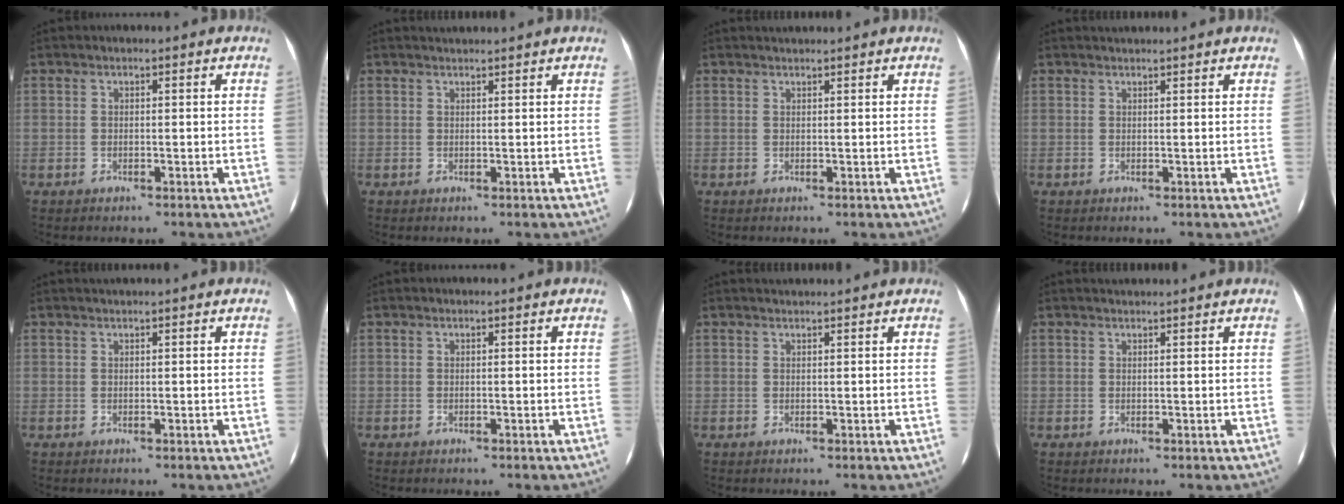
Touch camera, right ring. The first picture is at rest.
{"total": 1.4, "force": [1.4, -0.2, 0.2], "torque": [-0.010, -0.001, 0.020]}
{"total": 1.1, "force": [1.0, -0.2, 0.2], "torque": [-0.009, -0.001, 0.017]}
{"total": 1.1, "force": [1.0, -0.2, 0.2], "torque": [-0.009, -0.002, 0.017]}
{"total": 0.7, "force": [0.6, -0.3, 0.3], "torque": [-0.012, -0.003, 0.009]}
{"total": 0.0}
{"total": 1.5, "force": [1.4, -0.1, 0.2], "torque": [-0.010, 0.000, 0.021]}
{"total": 1.5, "force": [1.4, -0.1, 0.2], "torque": [-0.010, 0.000, 0.021]}